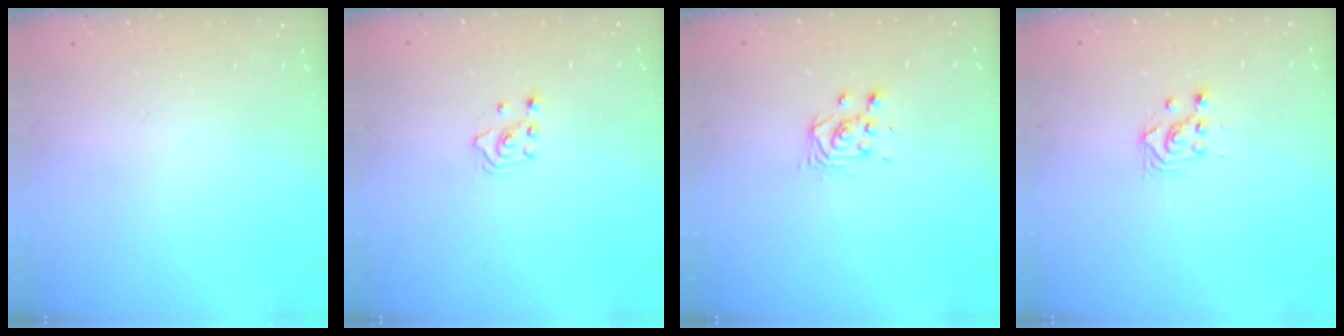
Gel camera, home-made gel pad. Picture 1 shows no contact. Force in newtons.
{"total": 2.0, "press": 1.8, "slide": 0.9}
{"total": 3.7, "press": 3.7, "slide": 0.3}
{"total": 2.8, "press": 2.8, "slide": 0.2}